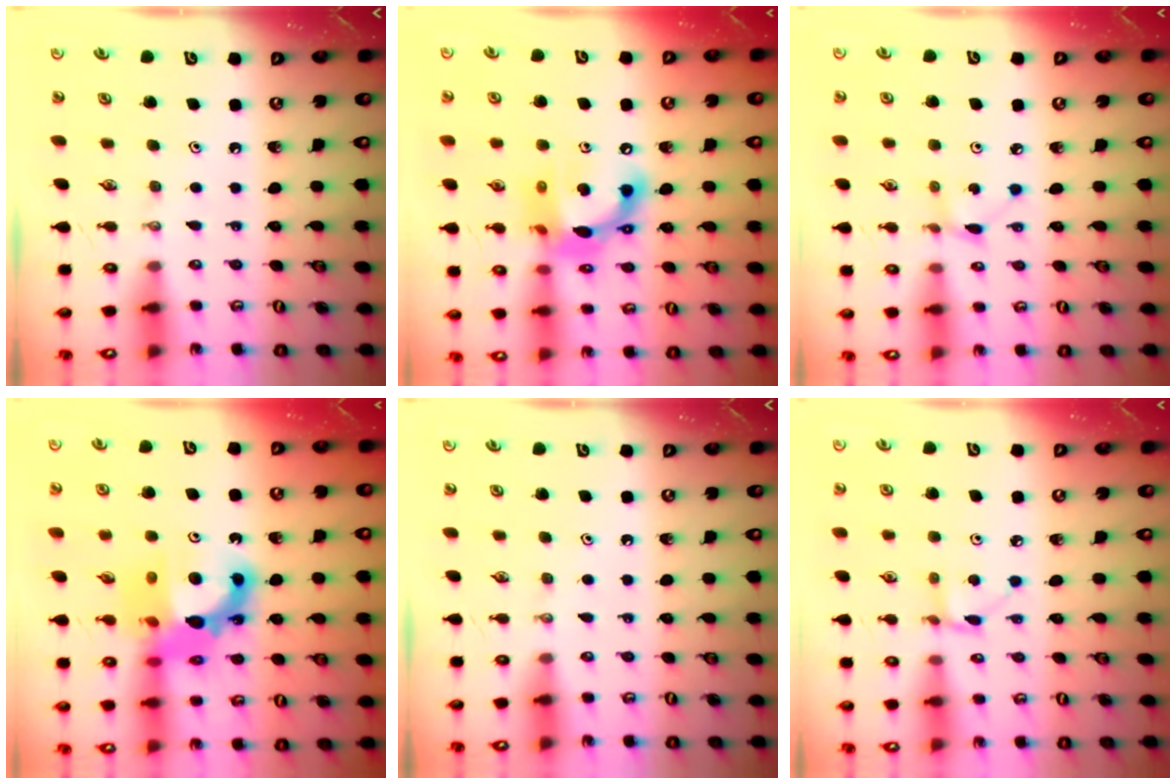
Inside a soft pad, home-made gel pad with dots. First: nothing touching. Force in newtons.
{"total": 14.7, "press": 14.7, "slide": 0.9}
{"total": 1.9, "press": 1.9, "slide": 0.1}
{"total": 13.8, "press": 13.6, "slide": 2.4}
{"total": 0.0}
{"total": 2.8, "press": 2.8, "slide": 0.1}